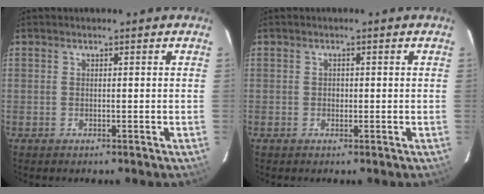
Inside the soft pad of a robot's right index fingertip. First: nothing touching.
{"total": 0.9, "force": [-0.2, 0.8, 0.2], "torque": [0.000, 0.001, -0.002]}